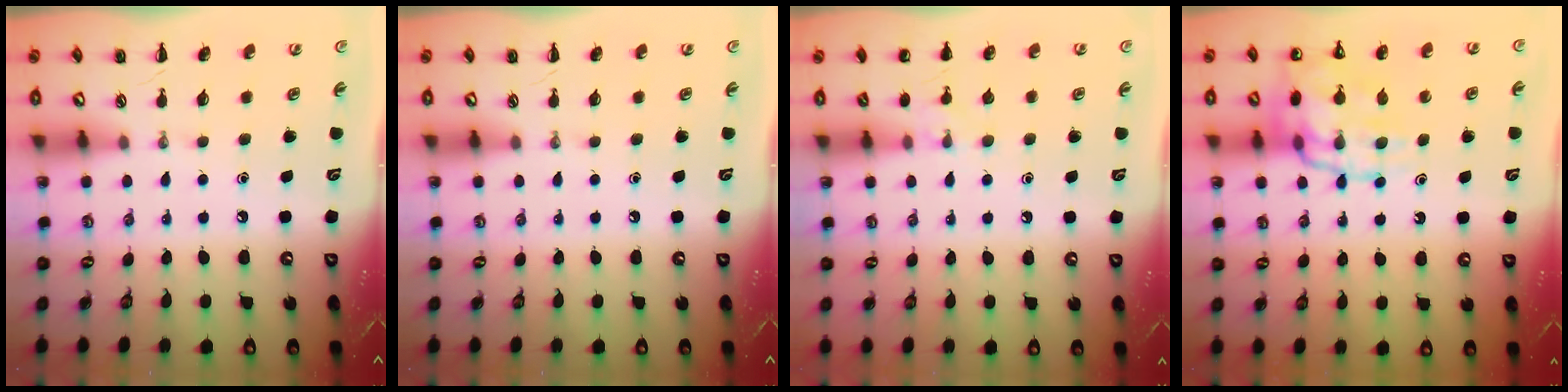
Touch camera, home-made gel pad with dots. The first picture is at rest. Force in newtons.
{"total": 0.0}
{"total": 7.4, "press": 7.0, "slide": 2.1}
{"total": 18.7, "press": 18.4, "slide": 3.4}